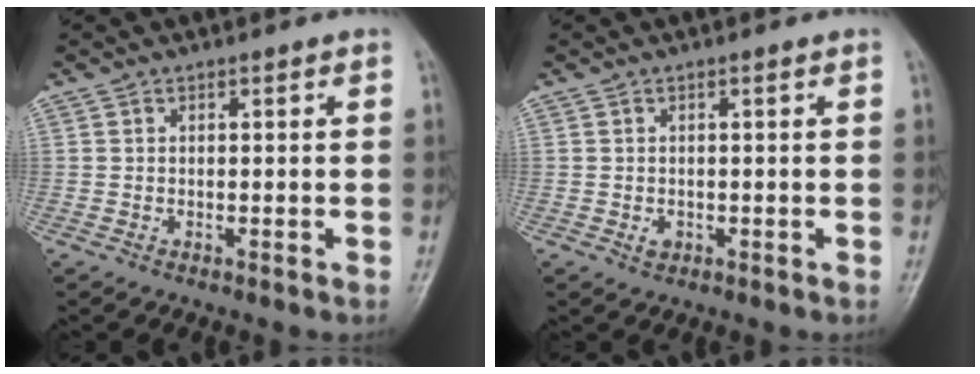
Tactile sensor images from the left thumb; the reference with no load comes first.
{"total": 1.2, "force": [-0.3, 1.0, 0.8], "torque": [-0.005, 0.000, -0.001]}